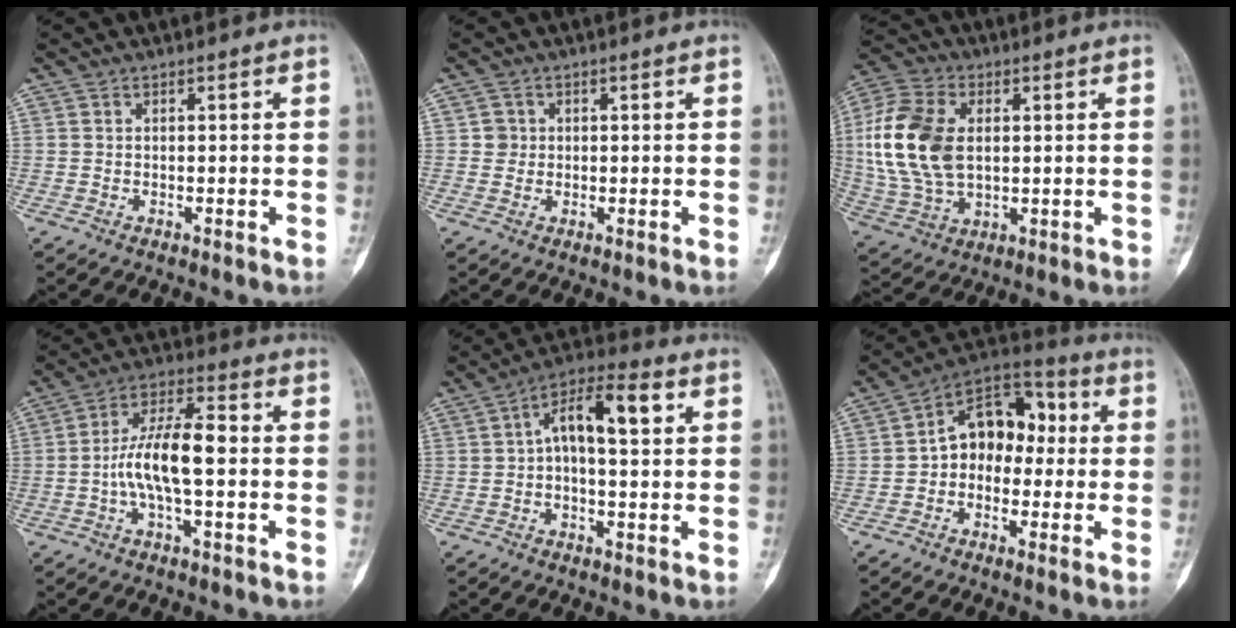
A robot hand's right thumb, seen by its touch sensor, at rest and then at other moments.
{"total": 2.0, "force": [0.1, 2.0, 0.2], "torque": [0.013, 0.005, -0.002]}
{"total": 18.0, "force": [1.8, 11.8, 13.6], "torque": [-0.274, 0.002, 0.039]}
{"total": 11.9, "force": [-1.4, 4.5, 10.9], "torque": [-0.204, 0.035, -0.033]}
{"total": 11.0, "force": [2.1, 4.9, 9.7], "torque": [-0.152, 0.033, 0.025]}
{"total": 13.0, "force": [0.0, 9.4, 8.9], "torque": [-0.089, 0.045, -0.019]}